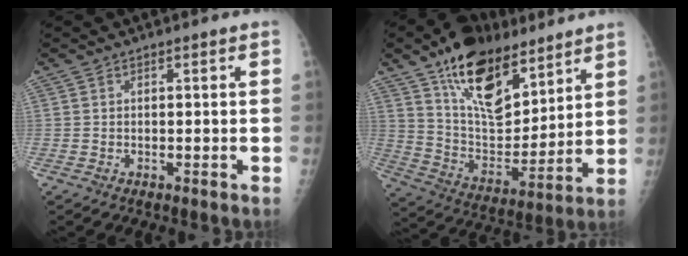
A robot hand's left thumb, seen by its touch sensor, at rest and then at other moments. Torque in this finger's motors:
{"motor_torque": [2.48, 1.06, 1.71, -1.04, 0.15]}